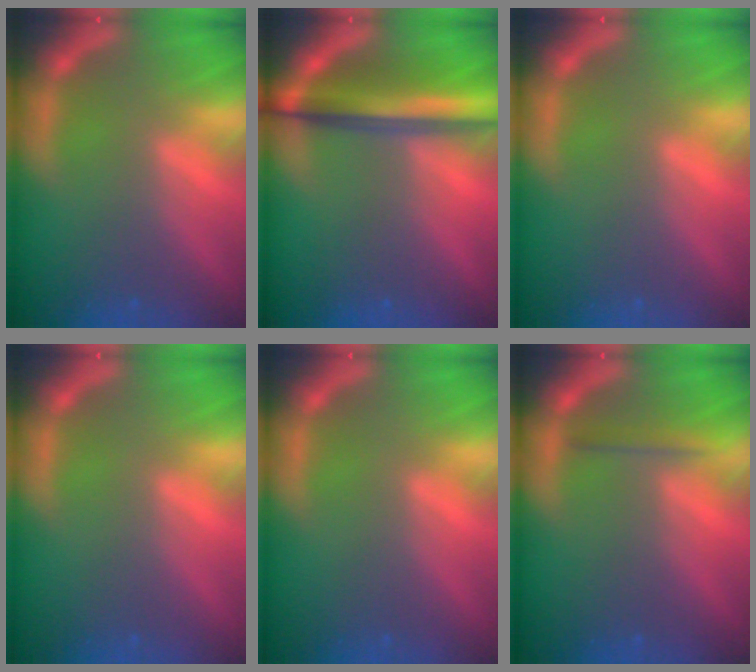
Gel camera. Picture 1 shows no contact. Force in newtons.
{"total": 7.1}
{"total": 0.0}
{"total": 0.0}
{"total": 0.0}
{"total": 1.4}